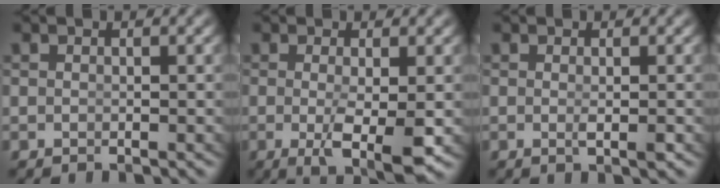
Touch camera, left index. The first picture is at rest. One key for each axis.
{"total": 5.1, "fx": -1.9, "fy": 0.9, "fz": 4.6, "tx": -0.076, "ty": -0.034, "tz": -0.016}
{"total": 1.1, "fx": -0.3, "fy": -0.3, "fz": 1.0, "tx": -0.017, "ty": -0.007, "tz": -0.001}